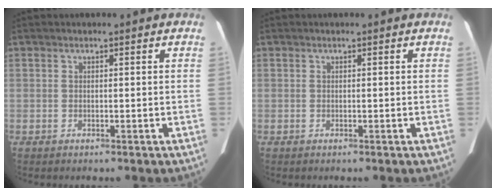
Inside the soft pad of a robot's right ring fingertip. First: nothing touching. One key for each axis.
{"total": 0.0}